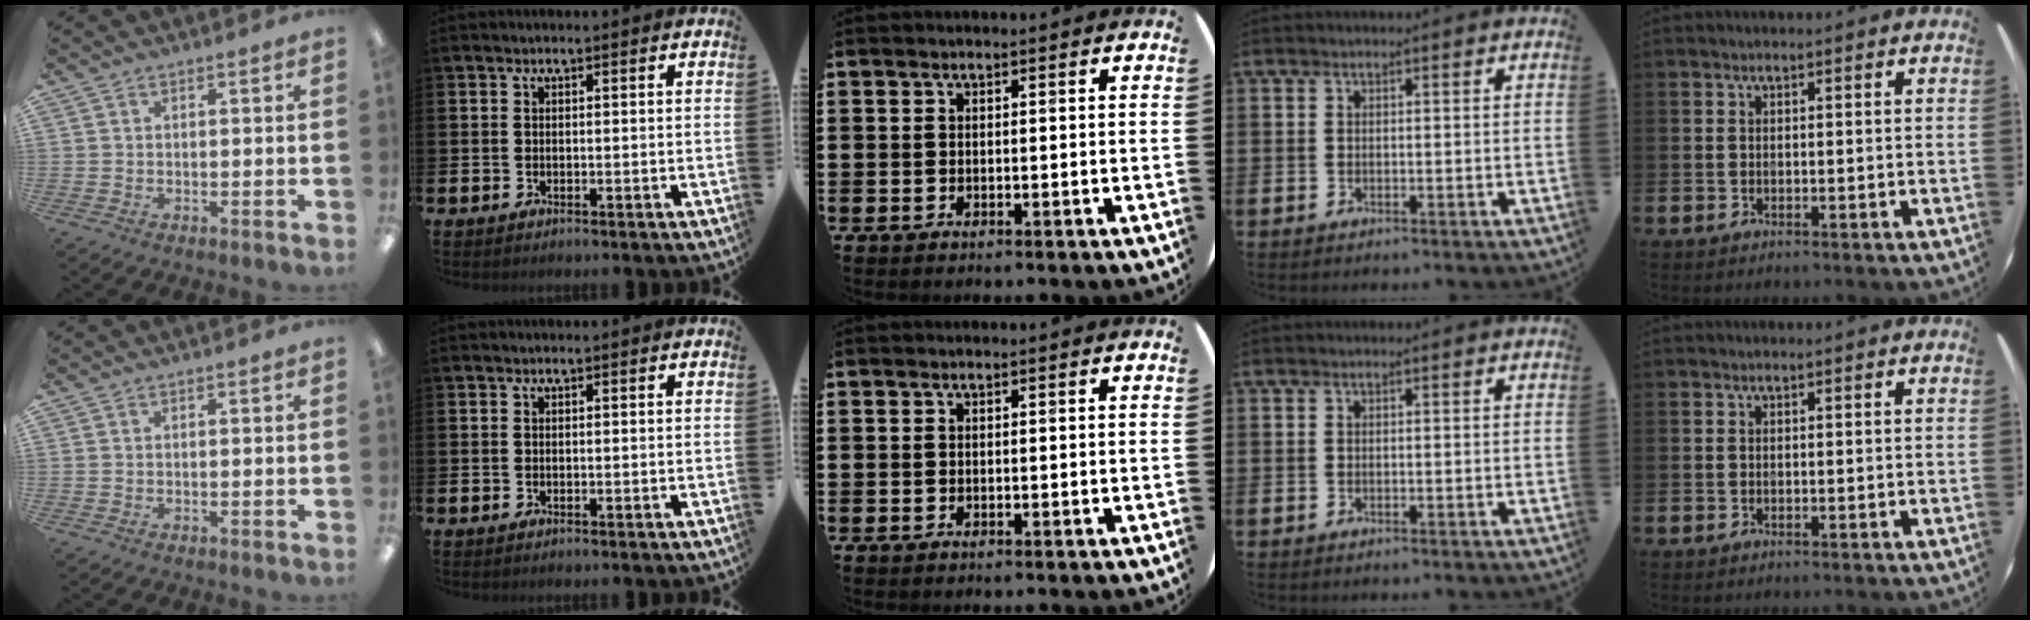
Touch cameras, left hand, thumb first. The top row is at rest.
{}